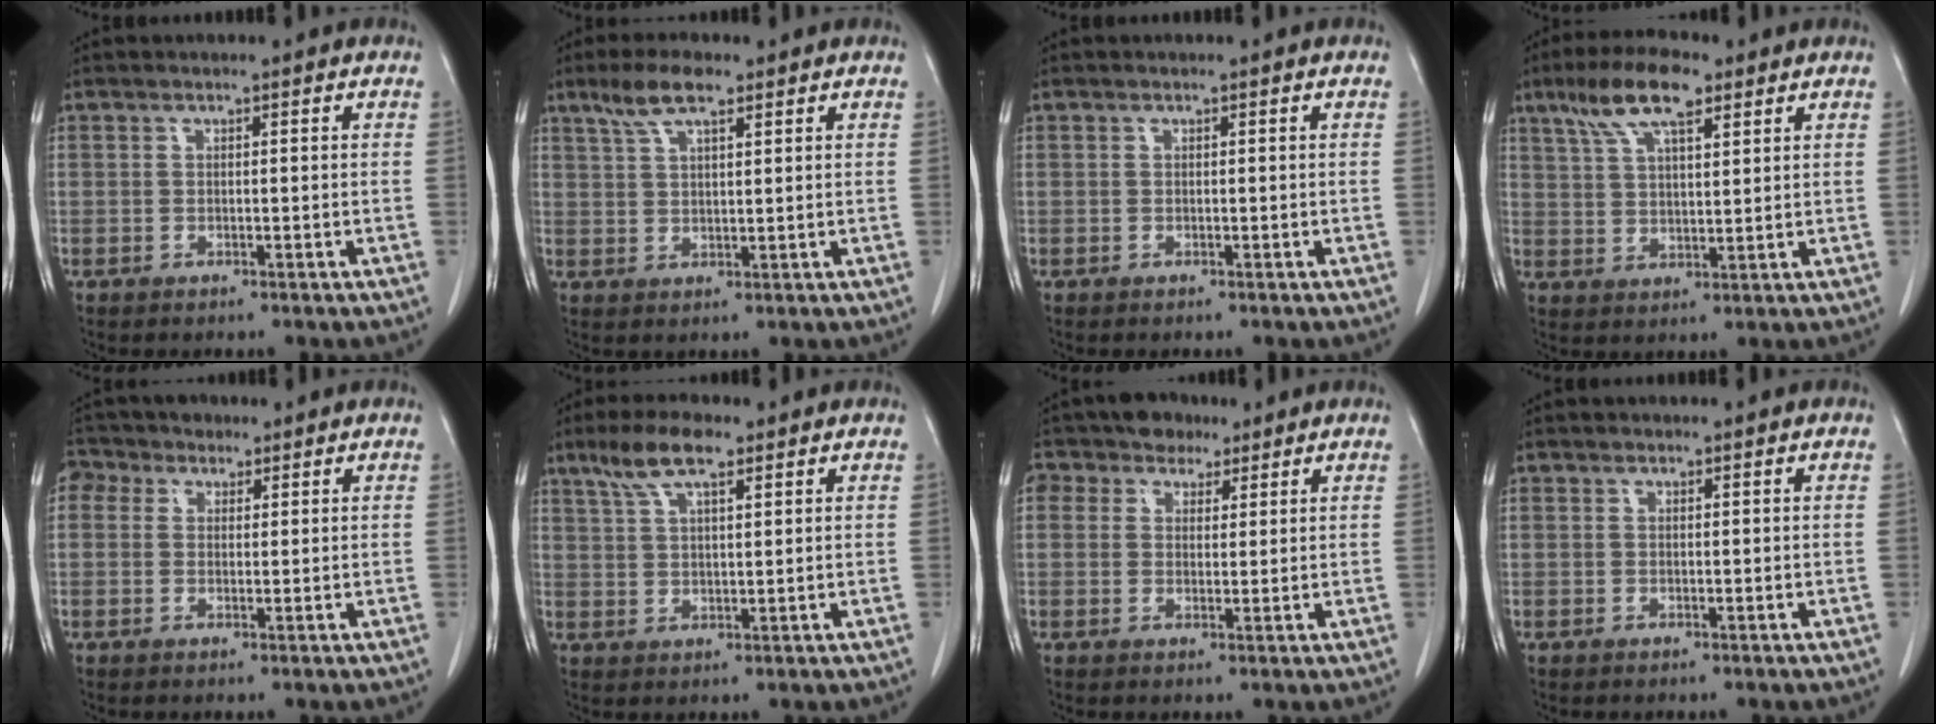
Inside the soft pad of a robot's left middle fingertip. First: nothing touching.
{"total": 5.7, "force": [3.9, 1.3, 4.0], "torque": [-0.086, 0.013, 0.075]}
{"total": 0.0}
{"total": 9.6, "force": [5.9, 2.8, 7.0], "torque": [-0.137, 0.020, 0.109]}
{"total": 4.6, "force": [2.3, 3.7, 1.4], "torque": [-0.035, 0.029, 0.045]}
{"total": 6.8, "force": [4.5, 1.7, 4.9], "torque": [-0.104, 0.016, 0.087]}
{"total": 6.0, "force": [3.8, 4.1, 2.1], "torque": [-0.040, 0.033, 0.070]}
{"total": 0.0}